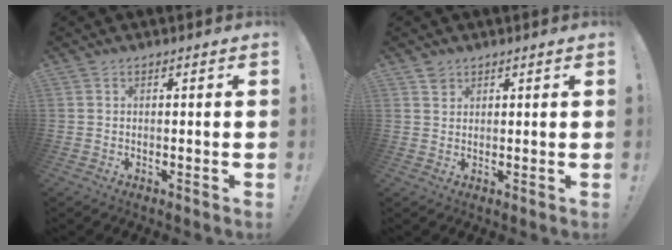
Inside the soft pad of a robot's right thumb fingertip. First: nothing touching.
{"total": 2.0, "force": [1.4, 1.4, 0.3], "torque": [0.000, -0.005, 0.025]}